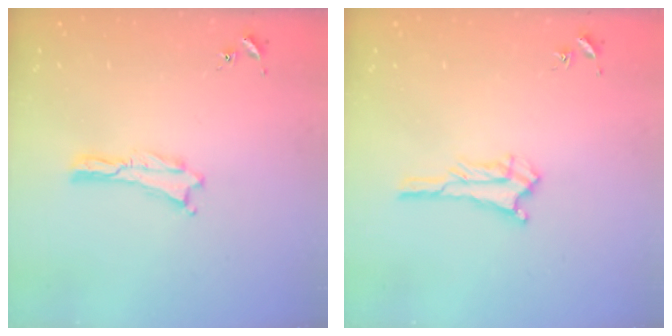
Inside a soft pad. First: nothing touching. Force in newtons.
{"total": 2.3, "press": 2.2, "slide": 0.2}